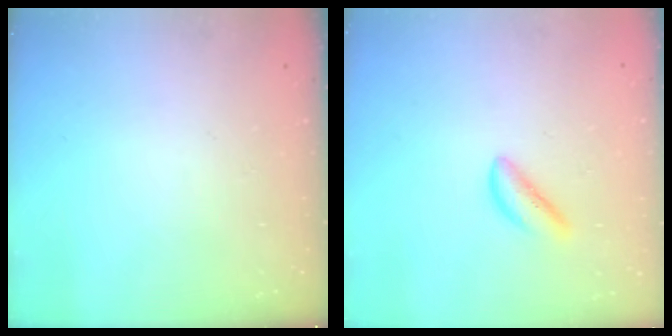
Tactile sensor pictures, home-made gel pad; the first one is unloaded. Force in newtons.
{"total": 3.5, "press": 3.4, "slide": 0.6}